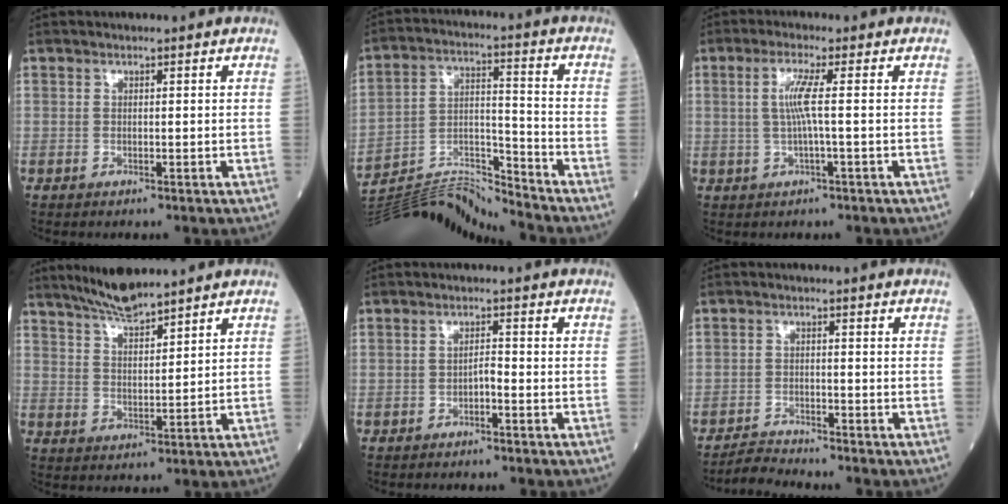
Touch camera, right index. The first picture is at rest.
{"total": 12.9, "force": [-12.6, -2.8, 0.0], "torque": [-0.008, 0.042, -0.227]}
{"total": 4.0, "force": [0.3, -0.5, 4.0], "torque": [-0.085, 0.004, 0.007]}
{"total": 6.5, "force": [5.9, 0.3, 2.8], "torque": [-0.058, 0.000, 0.115]}
{"total": 1.4, "force": [-0.9, 0.3, 1.1], "torque": [-0.017, 0.002, -0.016]}
{"total": 3.0, "force": [-2.8, -0.8, -0.5], "torque": [0.003, -0.019, -0.051]}